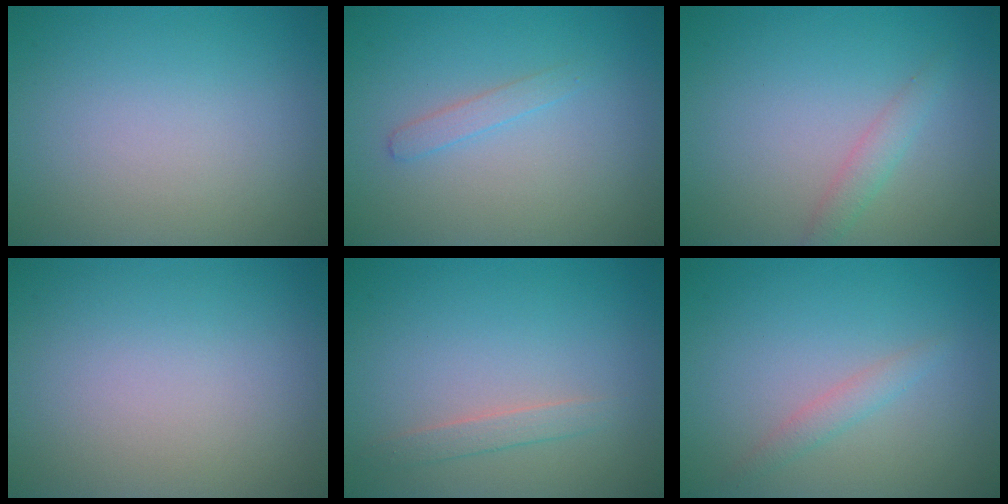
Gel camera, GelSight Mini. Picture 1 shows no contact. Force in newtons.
{"total": 1.2, "press": 1.2, "slide": 0.0}
{"total": 1.5, "press": 1.5, "slide": 0.0}
{"total": 0.0}
{"total": 1.3, "press": 1.3, "slide": 0.1}
{"total": 2.0, "press": 2.0, "slide": 0.2}